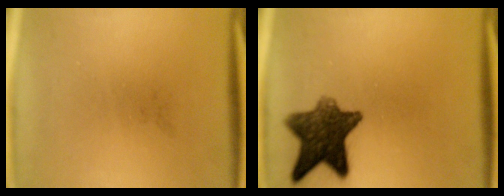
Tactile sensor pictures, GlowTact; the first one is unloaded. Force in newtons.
{"total": 10.5}